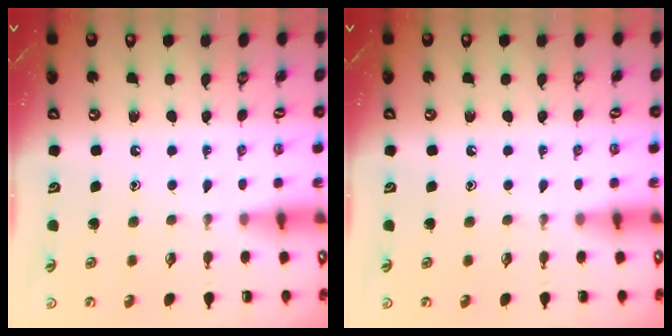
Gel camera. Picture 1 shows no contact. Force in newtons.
{"total": 0.0}